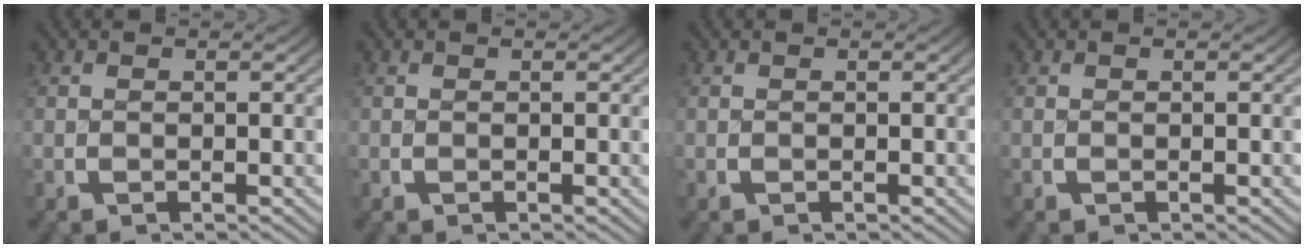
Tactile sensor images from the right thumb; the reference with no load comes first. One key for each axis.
{"total": 0.0}
{"total": 0.0}
{"total": 0.0}